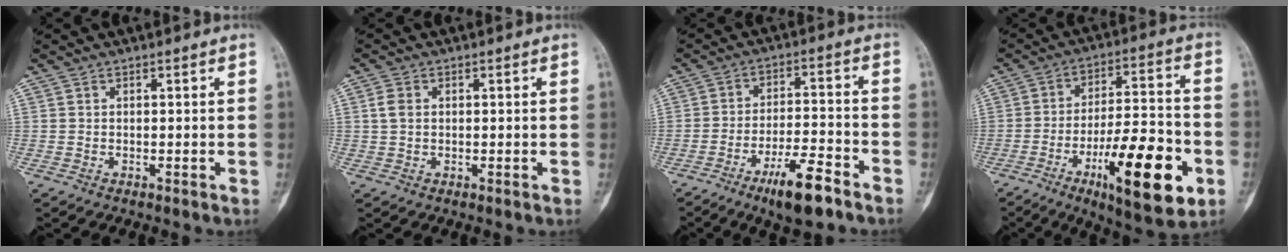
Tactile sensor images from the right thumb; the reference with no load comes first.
{"total": 2.7, "force": [0.5, 2.0, 1.8], "torque": [-0.037, 0.003, 0.011]}
{"total": 10.5, "force": [-6.9, 2.4, 7.5], "torque": [-0.125, 0.038, -0.114]}
{"total": 20.6, "force": [-7.8, 6.3, 18.0], "torque": [-0.271, 0.030, -0.115]}